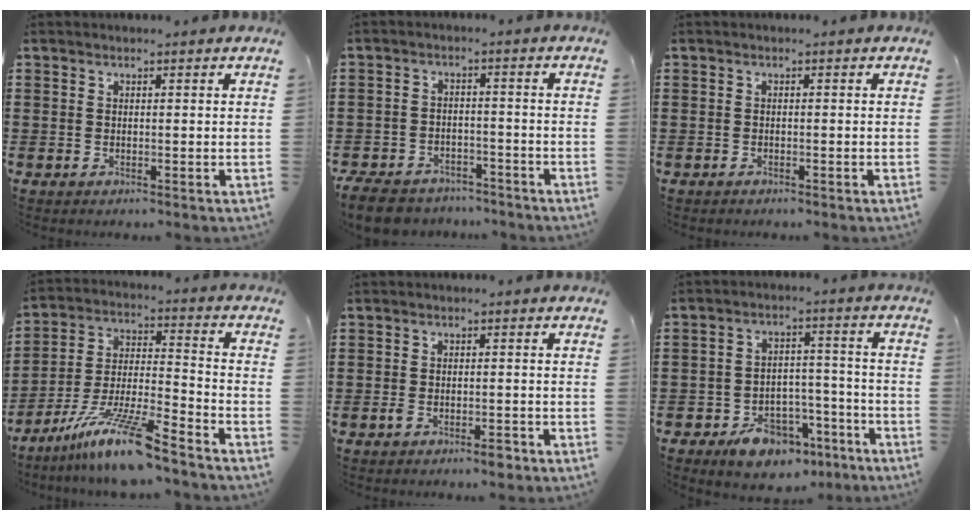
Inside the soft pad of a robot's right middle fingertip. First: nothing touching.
{"total": 5.6, "force": [-5.4, 1.3, 1.1], "torque": [-0.033, 0.007, -0.108]}
{"total": 0.5, "force": [-0.5, 0.1, 0.0], "torque": [-0.001, -0.001, -0.010]}
{"total": 11.9, "force": [-9.3, 0.8, 7.4], "torque": [-0.141, 0.010, -0.177]}
{"total": 2.2, "force": [-1.6, 0.6, 1.4], "torque": [-0.026, 0.001, -0.029]}
{"total": 7.3, "force": [-5.6, 3.8, 2.6], "torque": [-0.042, 0.034, -0.100]}